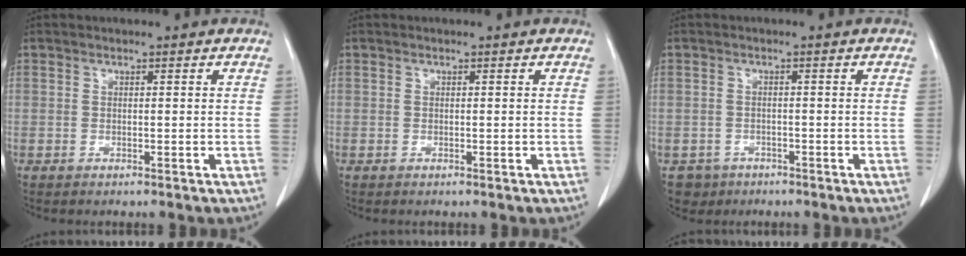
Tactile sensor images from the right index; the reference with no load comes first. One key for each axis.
{"total": 0.0}
{"total": 3.3, "fx": -1.9, "fy": 2.7, "fz": -0.2, "tx": 0.002, "ty": 0.007, "tz": -0.028}